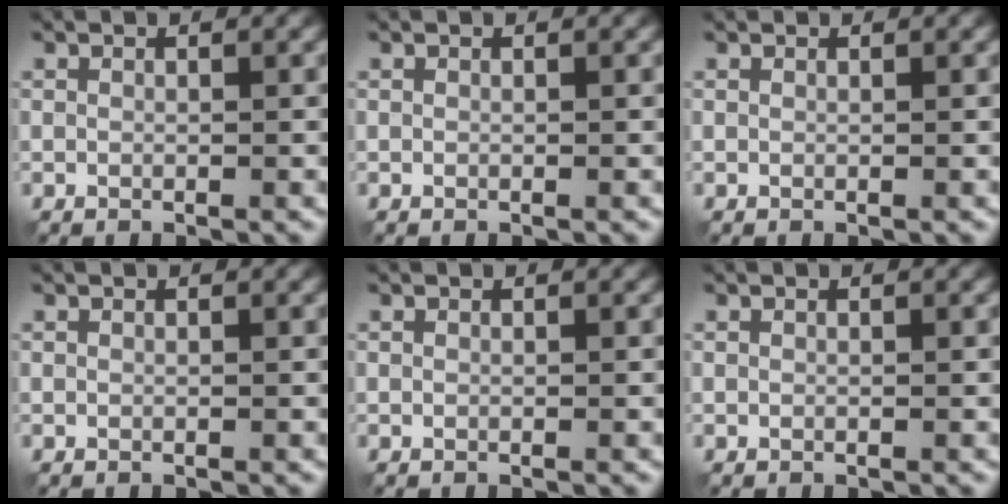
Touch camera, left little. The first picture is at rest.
{"total": 0.0}
{"total": 0.5, "force": [0.5, 0.0, 0.1], "torque": [-0.005, 0.000, 0.006]}
{"total": 0.0}
{"total": 0.0}
{"total": 0.0}